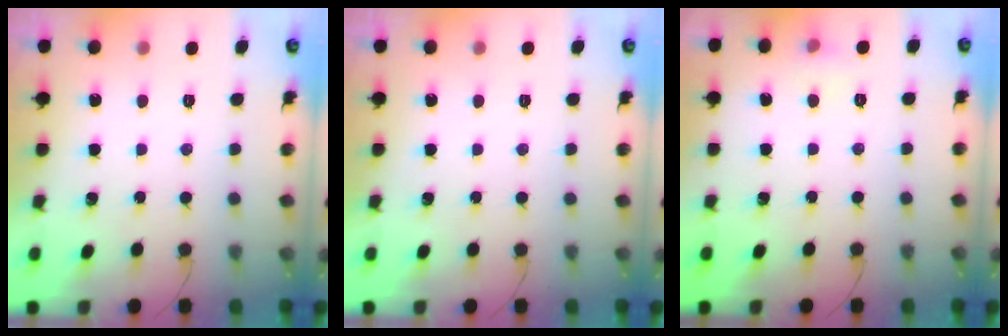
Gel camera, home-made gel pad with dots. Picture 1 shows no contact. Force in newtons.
{"total": 0.0}
{"total": 5.7, "press": 4.1, "slide": 3.9}